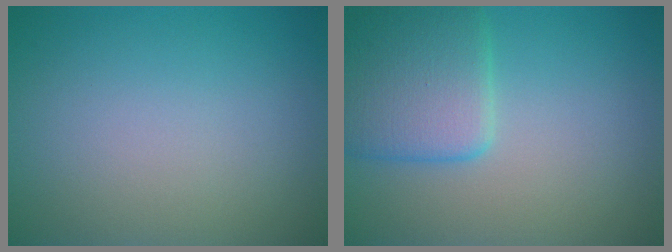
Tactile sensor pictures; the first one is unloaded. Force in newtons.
{"total": 4.9, "press": 4.9, "slide": 0.2}